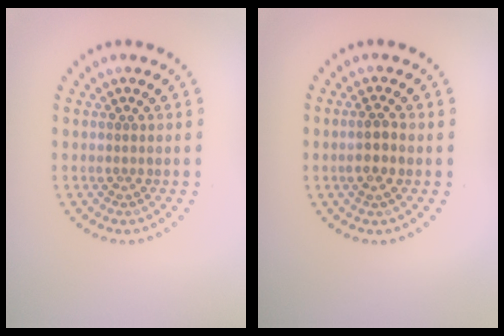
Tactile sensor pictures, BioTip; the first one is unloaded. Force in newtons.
{"total": 2.4, "press": 2.3, "slide": 0.8}